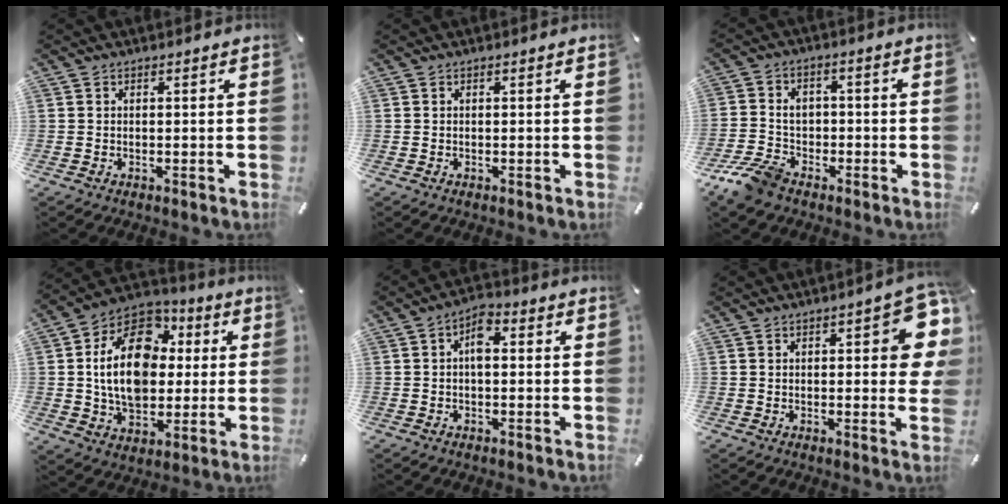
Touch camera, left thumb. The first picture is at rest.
{"total": 0.0}
{"total": 9.3, "force": [-4.6, 6.9, 4.3], "torque": [-0.097, 0.034, -0.084]}
{"total": 19.7, "force": [1.7, 14.3, 13.4], "torque": [-0.259, 0.010, 0.031]}
{"total": 4.9, "force": [0.3, 2.6, 4.1], "torque": [-0.065, 0.008, 0.001]}
{"total": 11.3, "force": [2.7, 4.6, 10.0], "torque": [-0.114, -0.017, 0.046]}